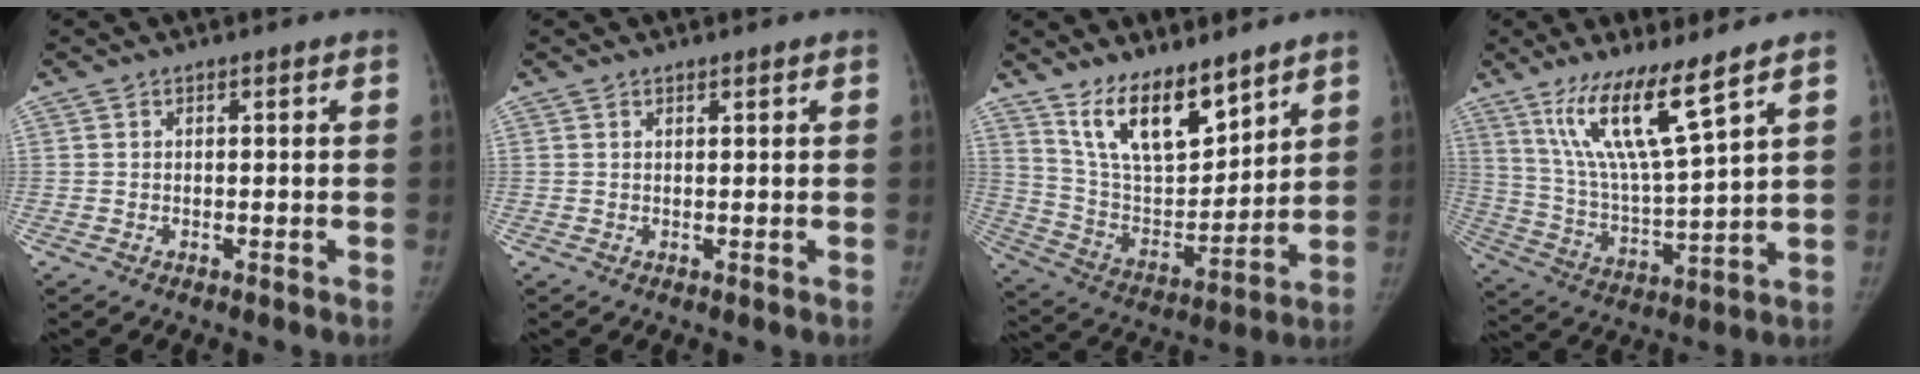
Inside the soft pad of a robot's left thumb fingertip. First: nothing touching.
{"total": 0.6, "force": [0.5, 0.0, 0.3], "torque": [-0.007, -0.003, 0.010]}
{"total": 15.4, "force": [11.1, 5.9, 8.9], "torque": [-0.115, -0.074, 0.216]}
{"total": 14.7, "force": [9.3, 1.5, 11.2], "torque": [-0.208, -0.060, 0.191]}